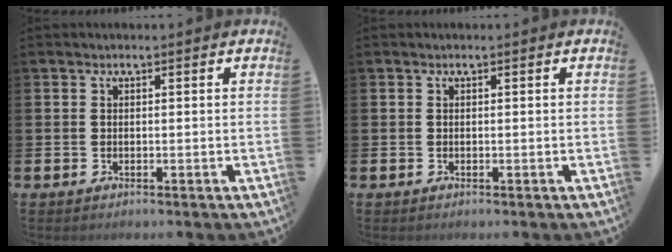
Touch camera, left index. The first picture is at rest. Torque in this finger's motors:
{"motor_torque": [-0.03, 0.01, 0.00, 0.01]}